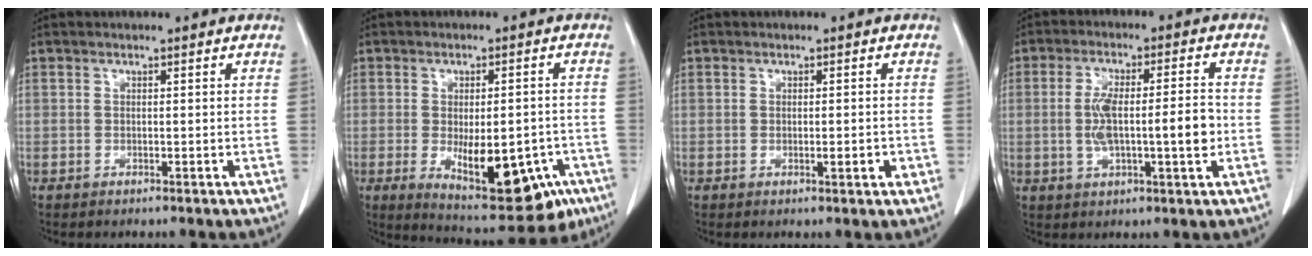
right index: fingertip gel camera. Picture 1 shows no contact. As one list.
[{"total": 15.1, "force": [-5.8, 6.2, 12.5], "torque": [-0.161, -0.001, -0.065]}, {"total": 2.2, "force": [-0.5, 0.5, 2.1], "torque": [-0.034, -0.003, -0.005]}, {"total": 9.6, "force": [-0.9, 1.8, 9.3], "torque": [-0.168, 0.013, -0.014]}]